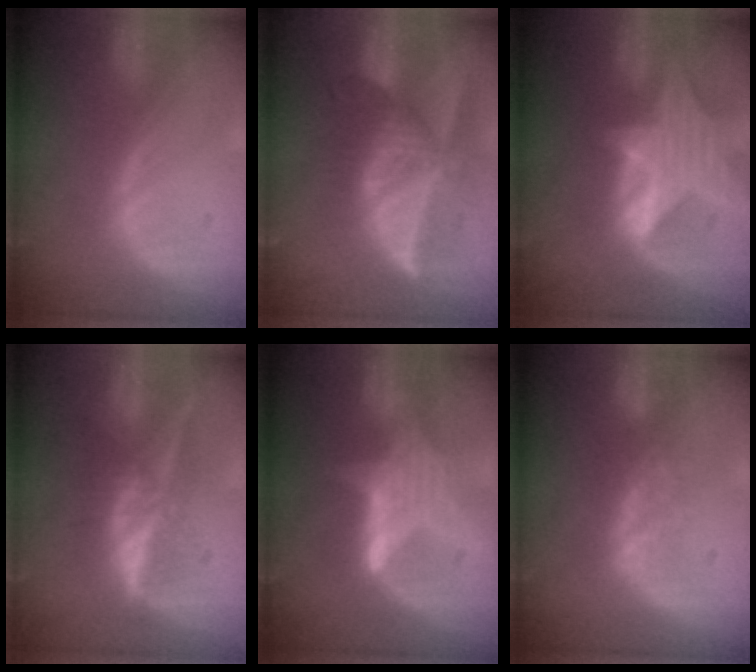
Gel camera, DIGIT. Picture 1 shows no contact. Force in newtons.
{"total": 9.4, "press": 8.4, "slide": 4.2}
{"total": 8.4, "press": 7.6, "slide": 3.5}
{"total": 6.1, "press": 5.7, "slide": 2.1}
{"total": 6.4, "press": 6.2, "slide": 1.7}
{"total": 2.7, "press": 2.7, "slide": 0.6}